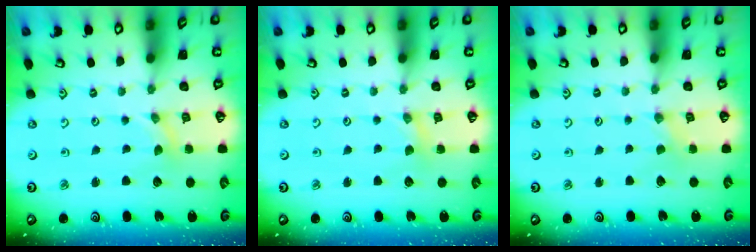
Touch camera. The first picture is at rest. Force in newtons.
{"total": 1.2, "press": 1.2, "slide": 0.1}
{"total": 0.0}